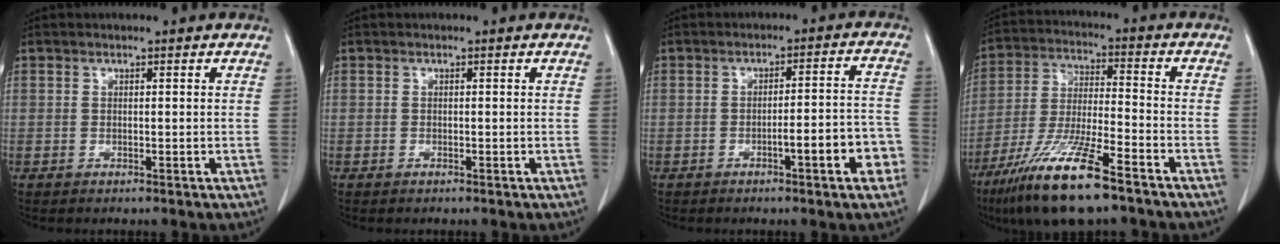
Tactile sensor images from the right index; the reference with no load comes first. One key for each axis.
{"total": 0.0}
{"total": 7.6, "fx": -3.4, "fy": 1.0, "fz": 6.7, "tx": -0.080, "ty": 0.023, "tz": -0.041}
{"total": 14.9, "fx": -9.9, "fy": 1.7, "fz": 11.0, "tx": -0.229, "ty": -0.037, "tz": -0.183}